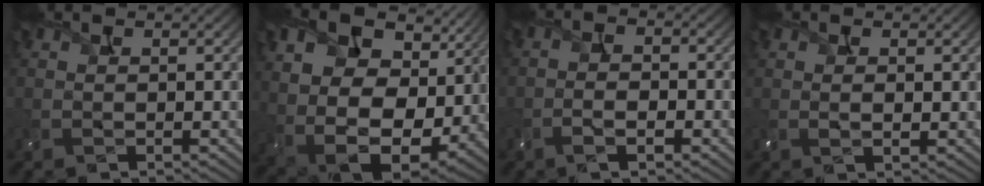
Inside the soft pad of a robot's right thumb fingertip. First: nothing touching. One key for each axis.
{"total": 17.9, "fx": 4.6, "fy": 12.3, "fz": 12.3, "tx": -0.260, "ty": 0.001, "tz": 0.105}
{"total": 3.1, "fx": -1.5, "fy": 1.3, "fz": 2.4, "tx": -0.035, "ty": 0.003, "tz": -0.036}
{"total": 1.6, "fx": 0.4, "fy": 0.7, "fz": 1.4, "tx": -0.027, "ty": -0.002, "tz": 0.010}